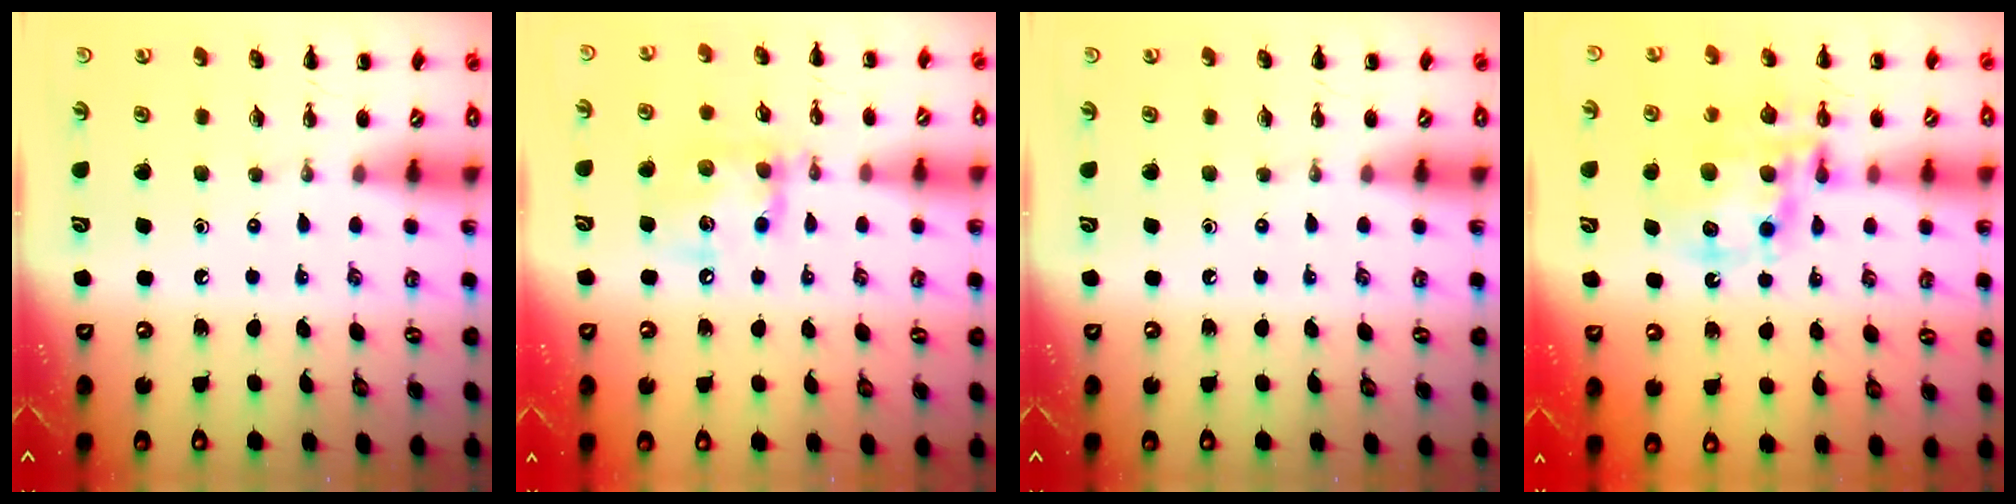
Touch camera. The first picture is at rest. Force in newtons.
{"total": 12.9, "press": 12.8, "slide": 1.6}
{"total": 0.0}
{"total": 14.6, "press": 14.2, "slide": 3.4}